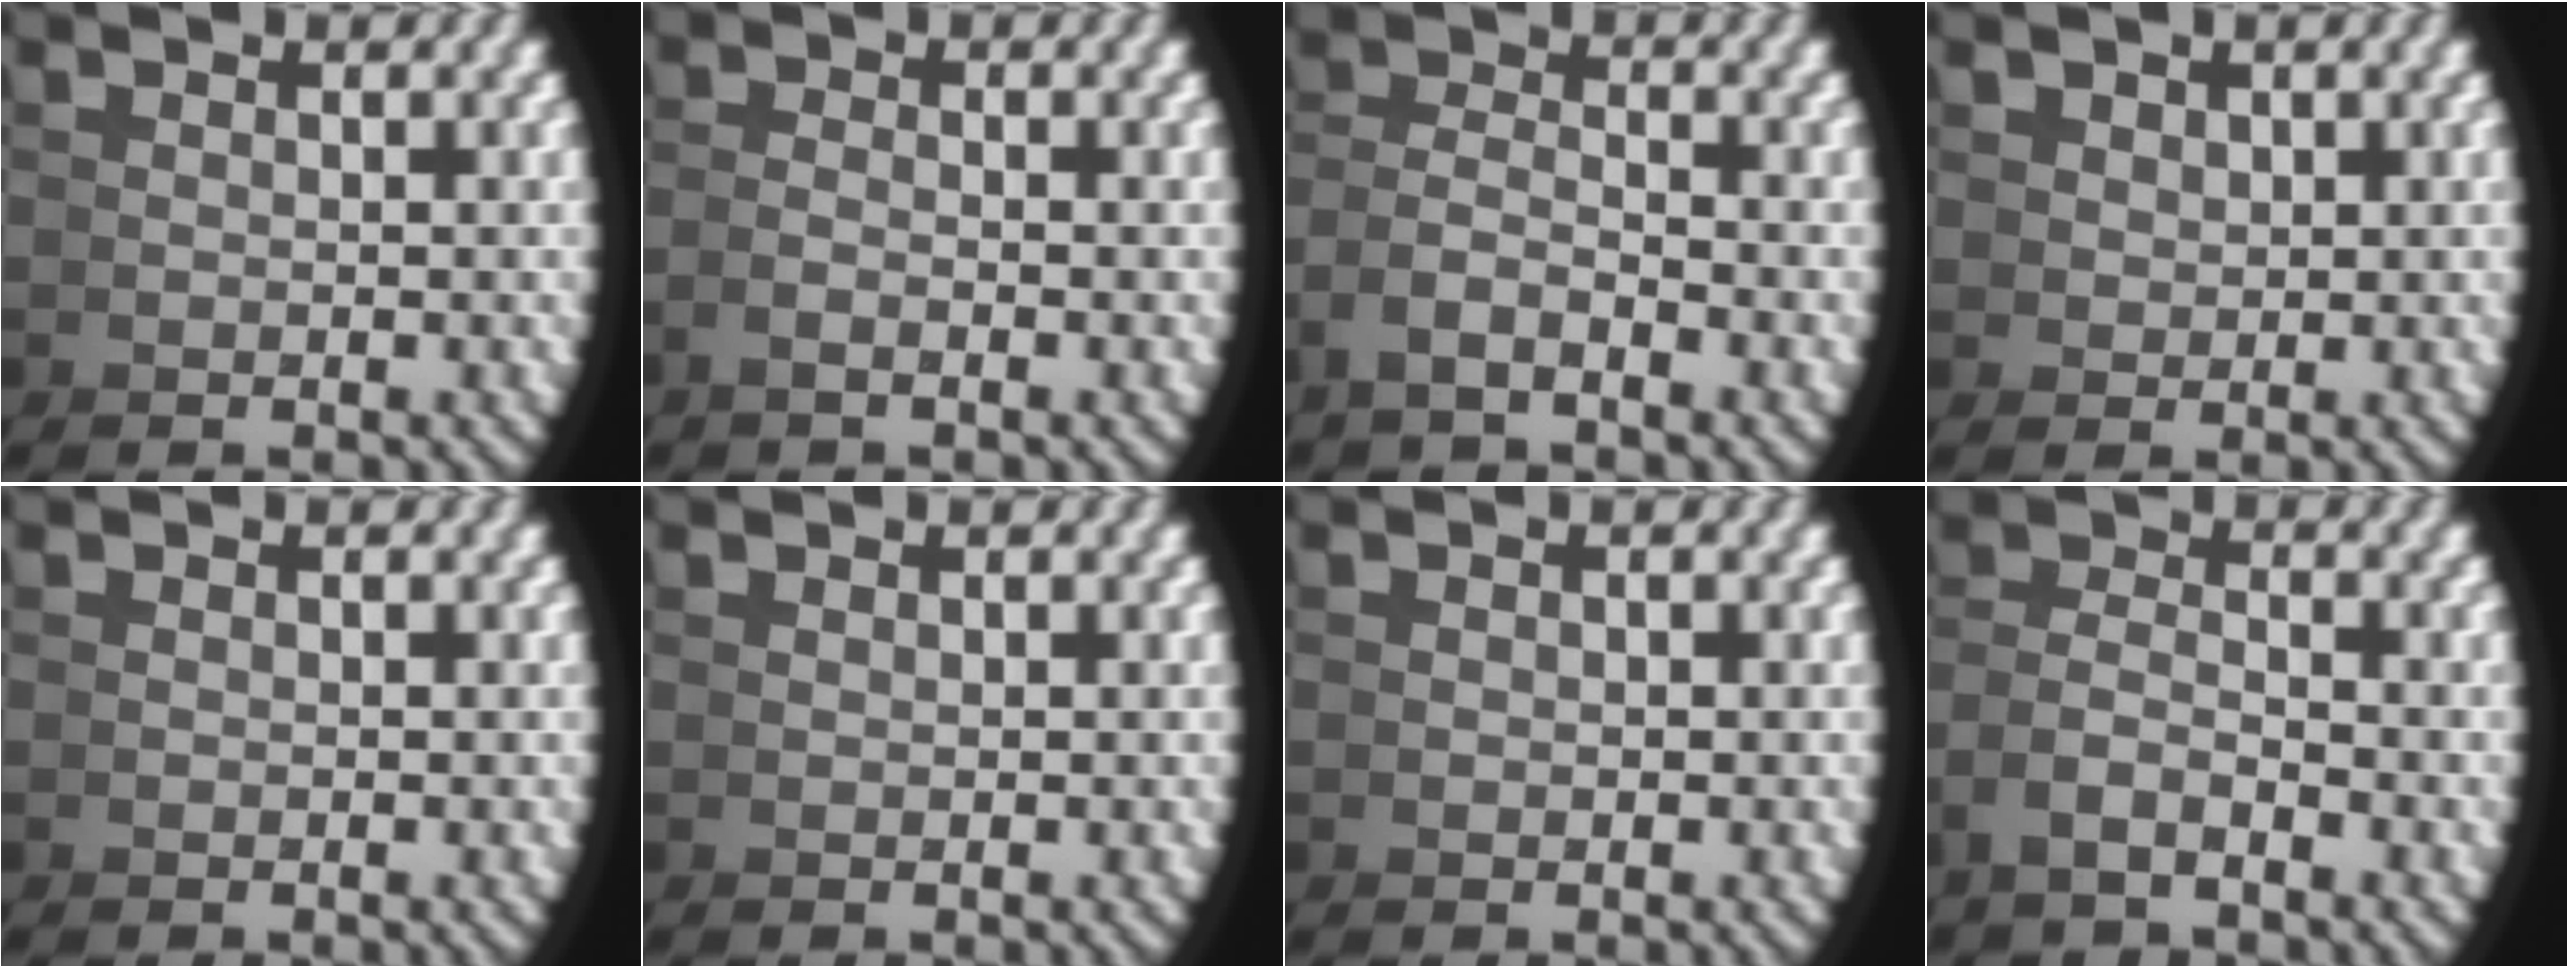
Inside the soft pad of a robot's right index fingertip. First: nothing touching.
{"total": 1.5, "force": [-0.7, -1.3, 0.4], "torque": [-0.003, 0.001, -0.015]}
{"total": 2.7, "force": [-1.4, 1.4, 1.8], "torque": [-0.044, -0.011, -0.021]}
{"total": 1.9, "force": [1.7, 0.7, 0.2], "torque": [0.001, -0.003, 0.047]}
{"total": 0.7, "force": [0.2, 0.7, 0.2], "torque": [-0.006, -0.004, 0.007]}
{"total": 0.9, "force": [0.9, 0.0, -0.1], "torque": [0.002, -0.001, 0.022]}
{"total": 0.0}
{"total": 2.4, "force": [-1.3, 1.1, 1.7], "torque": [-0.041, -0.009, -0.021]}